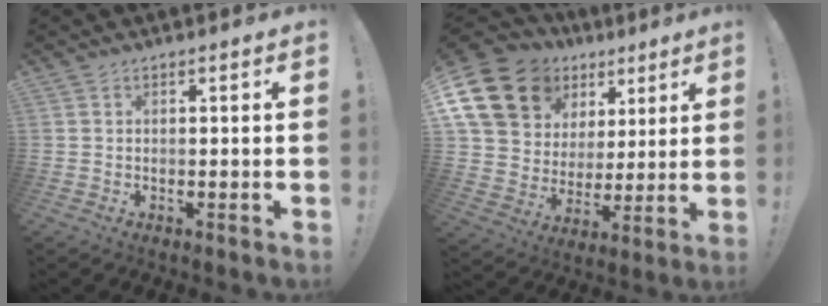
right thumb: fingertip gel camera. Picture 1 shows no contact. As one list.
[{"total": 19.0, "force": [10.2, 13.8, 8.1], "torque": [-0.143, -0.051, 0.216]}]